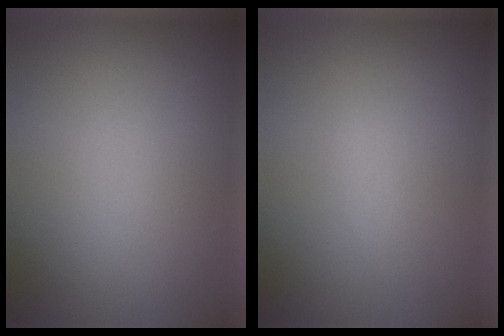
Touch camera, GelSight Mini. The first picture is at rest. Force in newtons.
{"total": 0.8, "press": 0.8, "slide": 0.1}